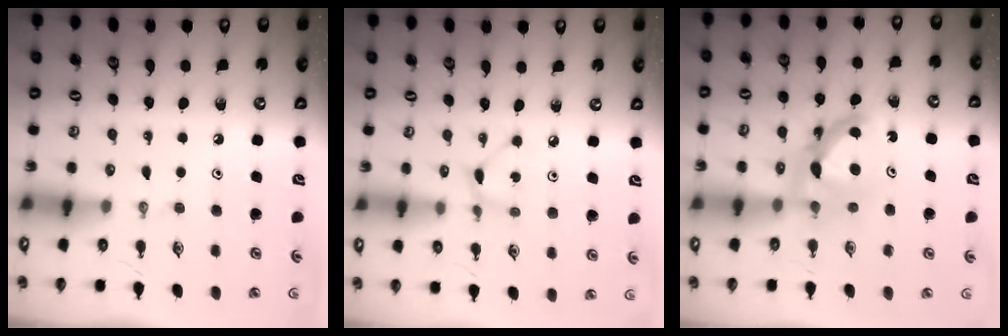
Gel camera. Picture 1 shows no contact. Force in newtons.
{"total": 1.9, "press": 1.9, "slide": 0.1}
{"total": 8.8, "press": 8.8, "slide": 0.6}